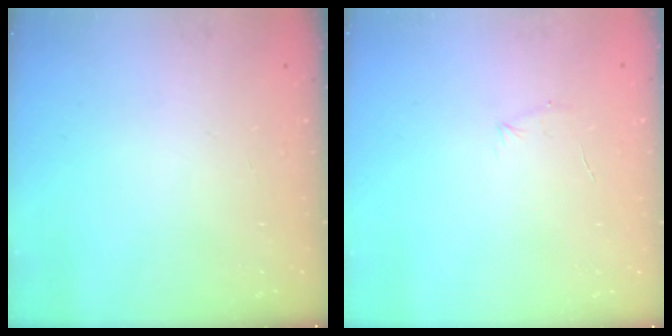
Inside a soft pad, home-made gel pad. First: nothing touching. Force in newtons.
{"total": 4.1, "press": 3.9, "slide": 1.0}